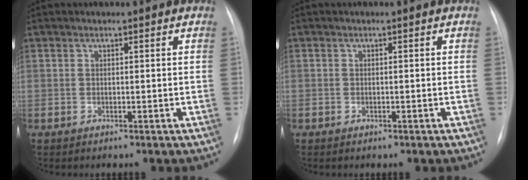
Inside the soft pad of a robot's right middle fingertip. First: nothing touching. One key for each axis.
{"total": 0.7, "fx": -0.4, "fy": 0.6, "fz": 0.1, "tx": -0.003, "ty": 0.004, "tz": -0.006}